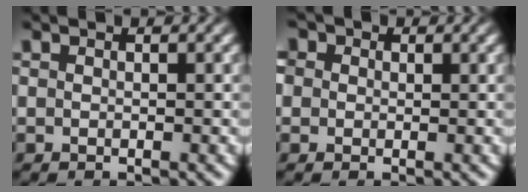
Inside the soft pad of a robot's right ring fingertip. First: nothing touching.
{"total": 5.0, "force": [0.4, 4.6, 2.0], "torque": [-0.047, 0.005, -0.004]}